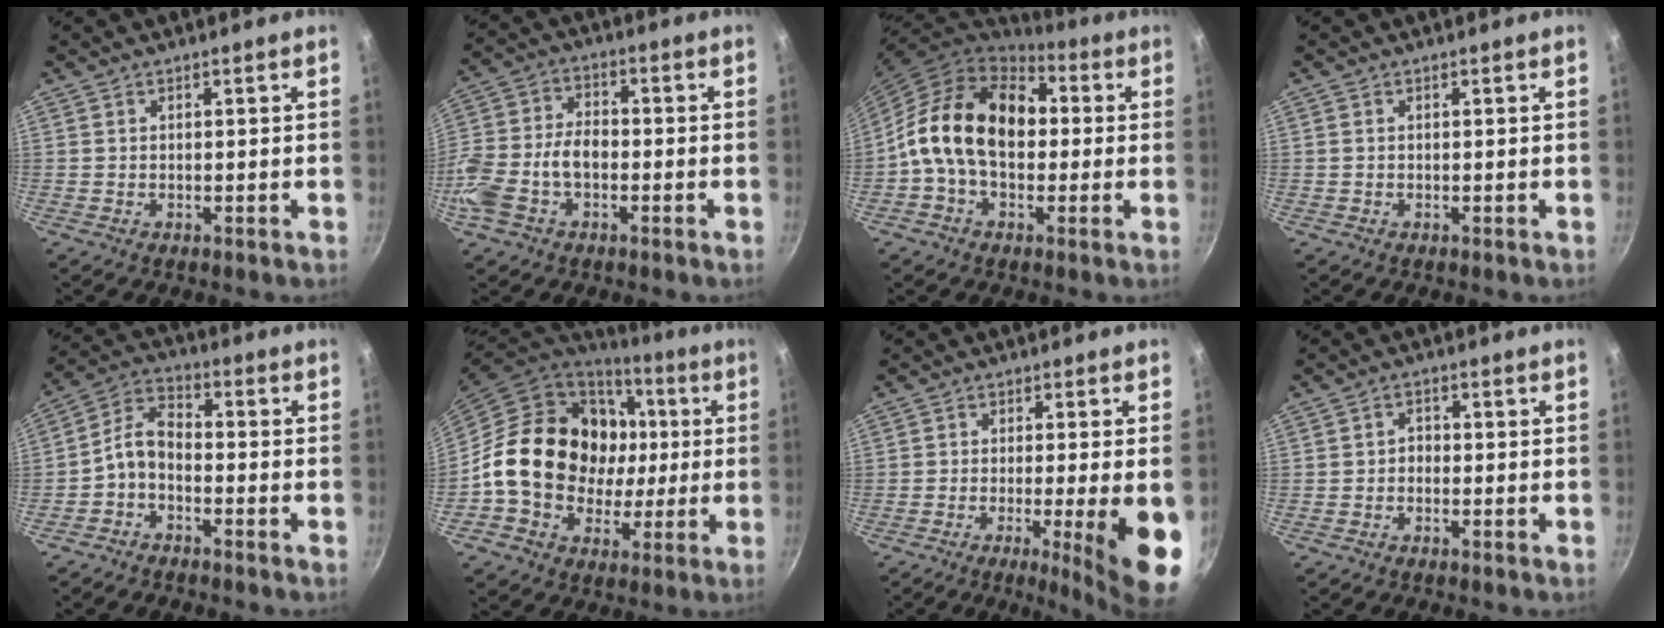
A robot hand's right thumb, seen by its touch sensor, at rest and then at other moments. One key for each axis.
{"total": 12.0, "fx": -3.4, "fy": 7.6, "fz": 8.6, "tx": -0.165, "ty": 0.033, "tz": -0.074}
{"total": 17.8, "fx": 0.7, "fy": 12.3, "fz": 12.9, "tx": -0.181, "ty": 0.036, "tz": -0.008}
{"total": 0.0}
{"total": 6.4, "fx": -2.7, "fy": 3.7, "fz": 4.5, "tx": -0.090, "ty": 0.048, "tz": -0.063}
{"total": 22.2, "fx": 1.4, "fy": 18.1, "fz": 12.7, "tx": -0.190, "ty": 0.026, "tz": 0.031}
{"total": 12.7, "fx": -3.6, "fy": 1.7, "fz": 12.1, "tx": -0.161, "ty": 0.001, "tz": -0.046}
{"total": 1.8, "fx": -0.8, "fy": 1.4, "fz": 0.8, "tx": -0.005, "ty": 0.013, "tz": -0.016}